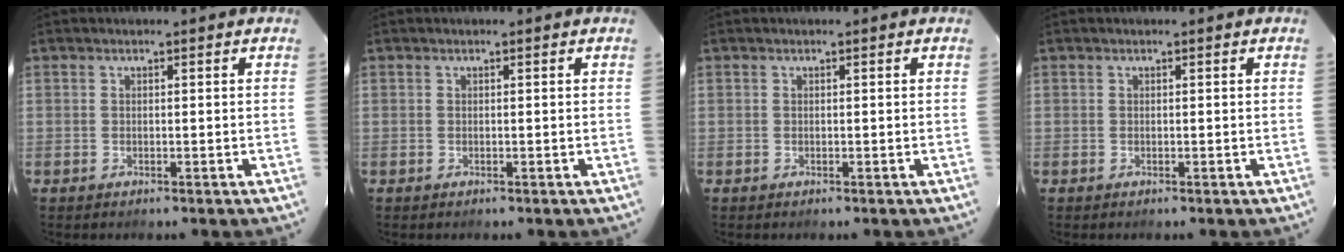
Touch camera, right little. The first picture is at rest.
{"total": 0.0}
{"total": 0.0}
{"total": 0.0}